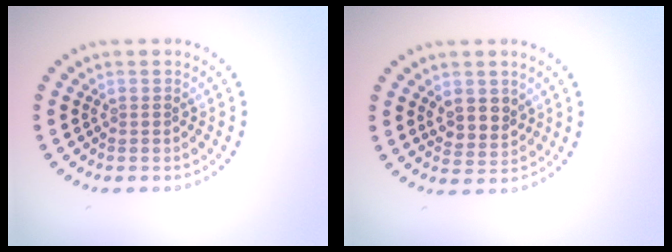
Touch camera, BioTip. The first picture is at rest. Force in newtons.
{"total": 2.7, "press": 2.5, "slide": 1.2}